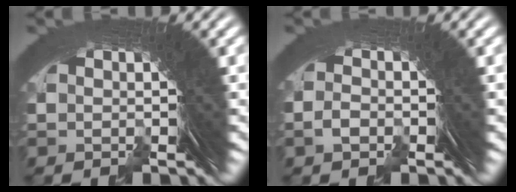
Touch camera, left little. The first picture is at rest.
{"total": 1.1, "force": [-1.1, 0.0, 0.0], "torque": [0.015, 0.011, -0.026]}